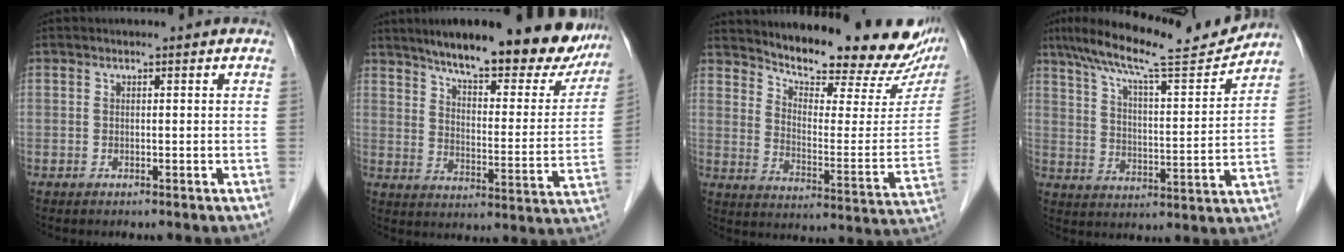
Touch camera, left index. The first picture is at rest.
{"total": 22.5, "force": [18.7, 5.1, 11.5], "torque": [-0.152, -0.014, 0.243]}
{"total": 20.4, "force": [18.3, 4.5, 7.8], "torque": [-0.110, -0.051, 0.238]}
{"total": 16.1, "force": [14.4, 0.5, 7.4], "torque": [-0.132, 0.006, 0.221]}